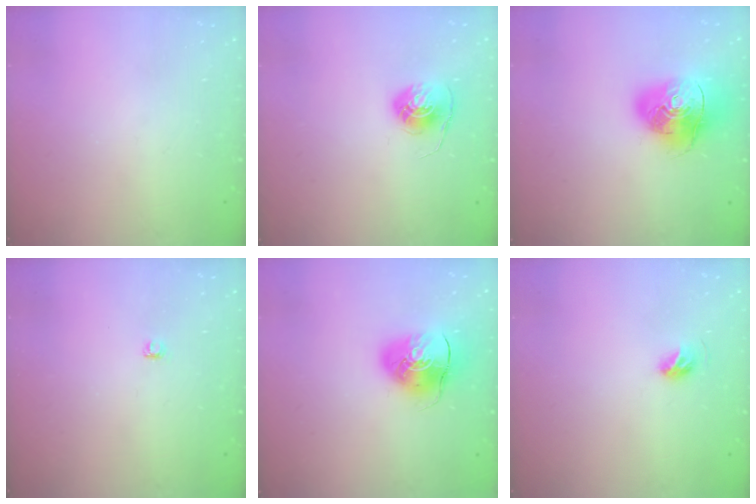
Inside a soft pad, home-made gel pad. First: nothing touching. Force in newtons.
{"total": 6.0, "press": 6.0, "slide": 0.5}
{"total": 13.7, "press": 13.6, "slide": 1.7}
{"total": 2.8, "press": 2.8, "slide": 0.4}
{"total": 9.7, "press": 9.6, "slide": 1.2}
{"total": 5.3, "press": 5.2, "slide": 0.9}